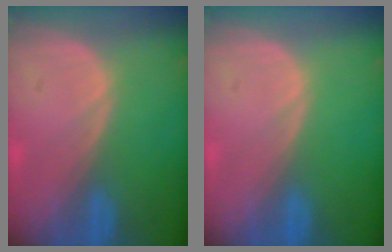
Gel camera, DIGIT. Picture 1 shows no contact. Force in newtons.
{"total": 0.0}